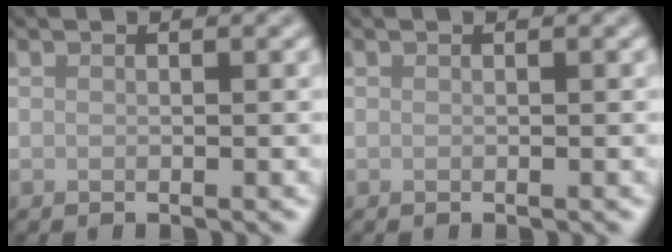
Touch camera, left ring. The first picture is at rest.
{"total": 0.0}